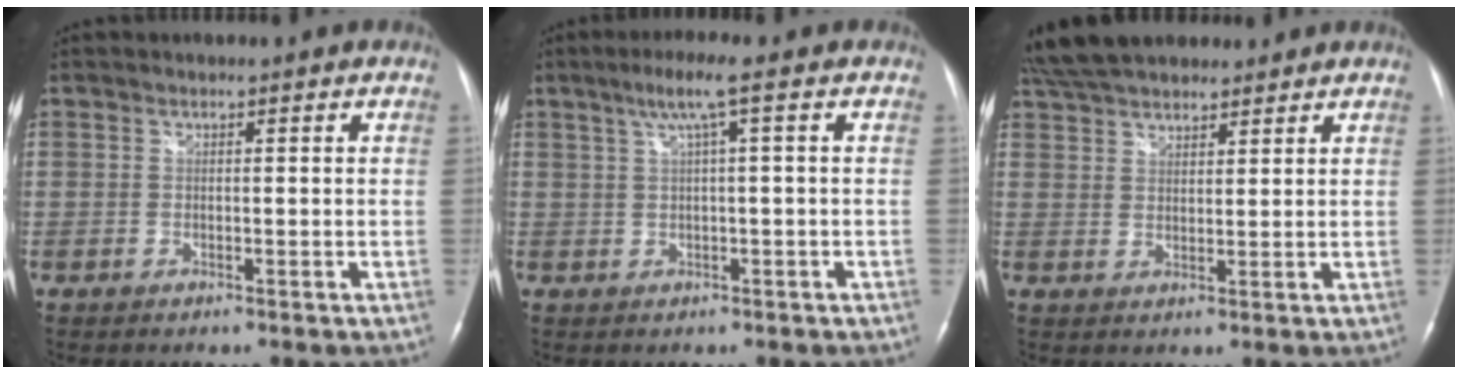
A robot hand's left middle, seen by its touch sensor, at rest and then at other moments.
{"total": 4.3, "force": [1.7, -0.7, 3.9], "torque": [-0.077, 0.014, 0.033]}
{"total": 12.4, "force": [10.6, 4.2, 4.8], "torque": [-0.090, 0.045, 0.184]}